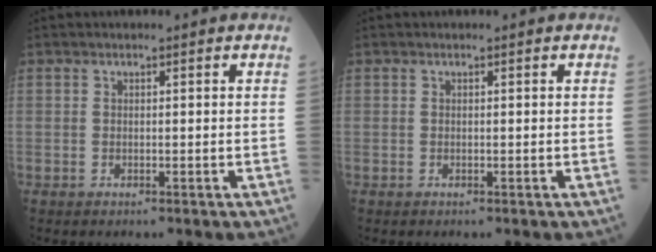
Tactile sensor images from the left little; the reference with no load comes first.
{"total": 0.0}